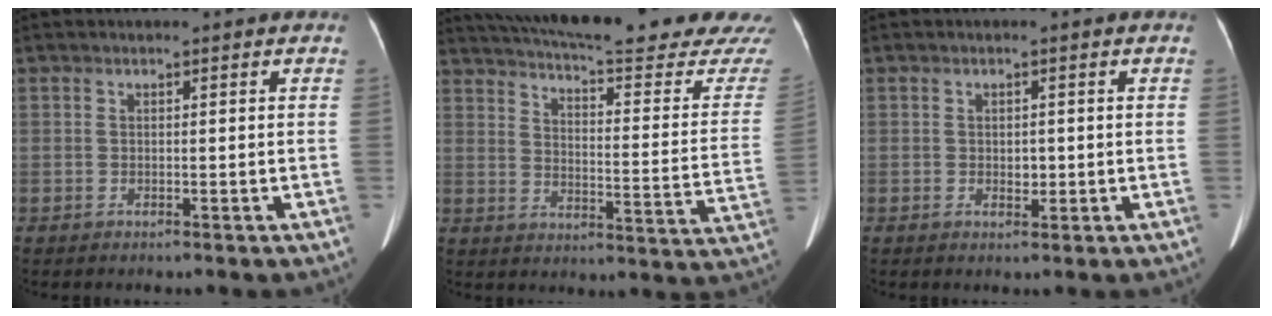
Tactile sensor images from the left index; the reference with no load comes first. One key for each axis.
{"total": 28.3, "fx": 25.8, "fy": 0.9, "fz": 11.6, "tx": -0.185, "ty": -0.090, "tz": 0.321}
{"total": 1.6, "fx": -0.2, "fy": 1.0, "fz": 1.2, "tx": -0.020, "ty": -0.001, "tz": 0.002}